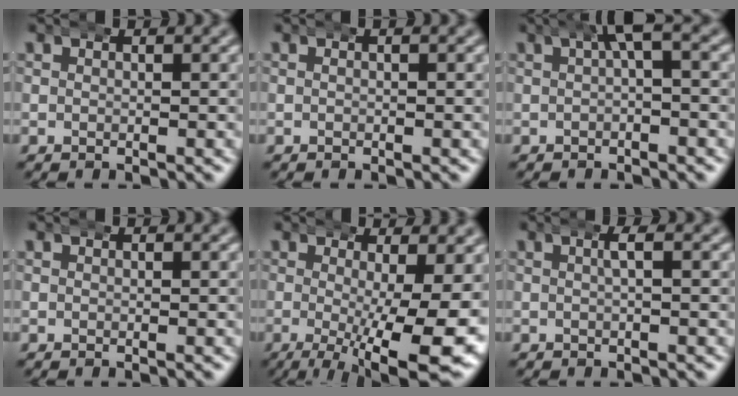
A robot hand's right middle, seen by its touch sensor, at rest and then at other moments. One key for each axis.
{"total": 0.0}
{"total": 2.1, "fx": 0.6, "fy": 0.2, "fz": 2.0, "tx": -0.028, "ty": 0.005, "tz": 0.008}
{"total": 0.0}
{"total": 8.4, "fx": -2.7, "fy": 2.5, "fz": 7.6, "tx": -0.106, "ty": -0.039, "tz": -0.029}
{"total": 0.8, "fx": 0.0, "fy": -0.1, "fz": 0.8, "tx": -0.015, "ty": 0.002, "tz": -0.002}